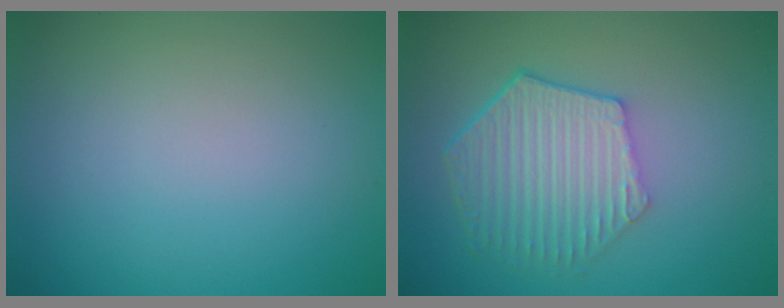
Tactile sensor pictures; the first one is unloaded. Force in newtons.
{"total": 6.0, "press": 4.4, "slide": 4.0}